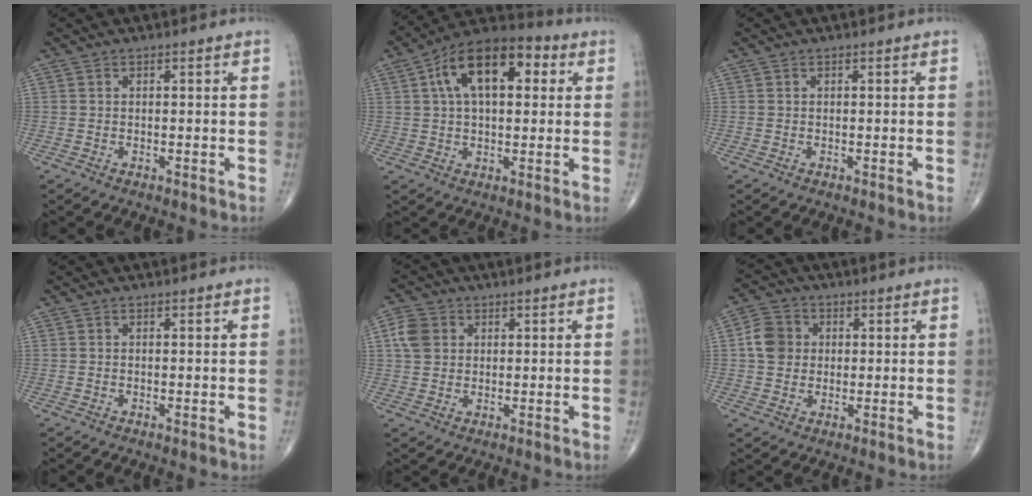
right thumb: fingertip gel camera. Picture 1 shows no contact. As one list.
[{"total": 16.1, "force": [4.6, 8.5, 12.8], "torque": [-0.187, 0.025, 0.066]}, {"total": 0.0}, {"total": 0.5, "force": [-0.3, 0.0, 0.4], "torque": [-0.009, -0.003, -0.006]}, {"total": 5.3, "force": [1.3, 4.4, 2.7], "torque": [-0.045, 0.004, 0.020]}, {"total": 6.3, "force": [0.7, 5.5, 3.0], "torque": [-0.042, 0.008, 0.004]}]